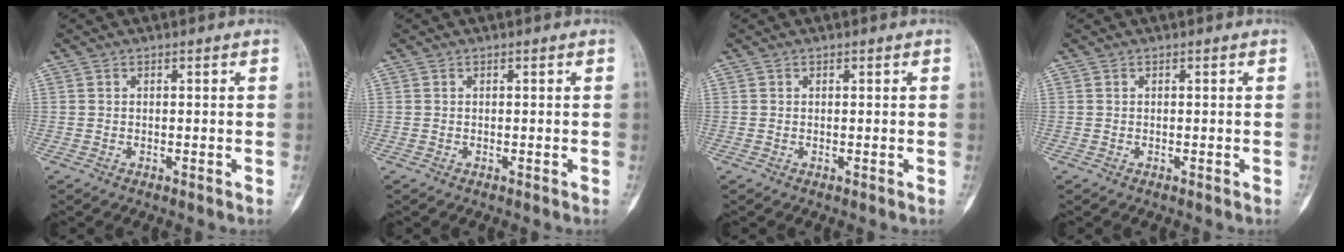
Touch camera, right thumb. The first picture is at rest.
{"total": 0.0}
{"total": 0.0}
{"total": 0.0}